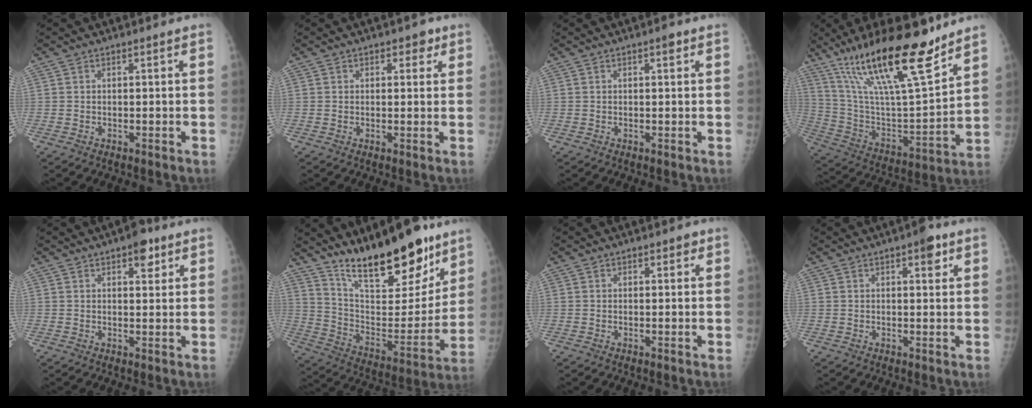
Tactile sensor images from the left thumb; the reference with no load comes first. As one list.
[{"total": 2.6, "force": [1.3, 1.8, 1.3], "torque": [0.008, -0.003, 0.012]}, {"total": 1.3, "force": [0.7, 0.5, 1.0], "torque": [-0.011, 0.001, 0.007]}, {"total": 25.4, "force": [17.1, 5.4, 17.9], "torque": [-0.291, -0.067, 0.305]}, {"total": 4.5, "force": [2.5, 2.1, 3.0], "torque": [-0.023, -0.009, 0.030]}, {"total": 23.5, "force": [17.2, 7.9, 13.8], "torque": [-0.167, -0.093, 0.286]}, {"total": 1.4, "force": [0.7, 0.9, 0.7], "torque": [0.005, -0.001, 0.005]}, {"total": 3.6, "force": [1.9, 1.5, 2.7], "torque": [-0.023, -0.004, 0.021]}]